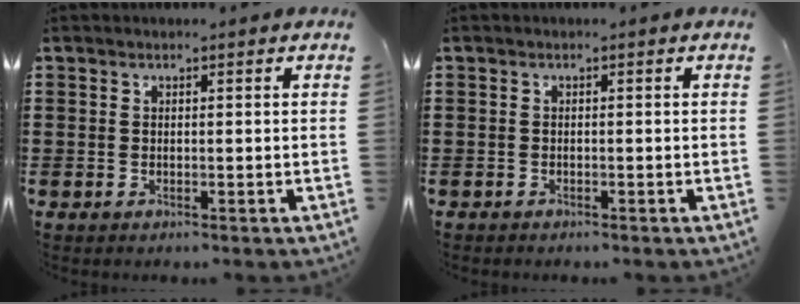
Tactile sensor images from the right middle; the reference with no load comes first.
{"total": 0.5, "force": [-0.5, 0.1, 0.1], "torque": [-0.003, -0.001, -0.011]}